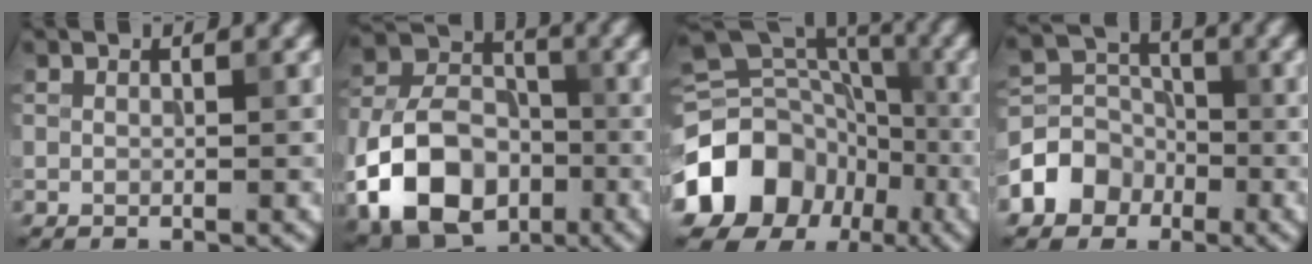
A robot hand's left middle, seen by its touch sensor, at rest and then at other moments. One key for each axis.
{"total": 11.2, "fx": -4.3, "fy": 7.8, "fz": 6.8, "tx": -0.140, "ty": -0.004, "tz": -0.088}
{"total": 15.6, "fx": -6.7, "fy": 12.9, "fz": 5.8, "tx": -0.133, "ty": -0.020, "tz": -0.128}
{"total": 4.8, "fx": -2.3, "fy": 3.9, "fz": 1.5, "tx": -0.021, "ty": 0.005, "tz": -0.055}